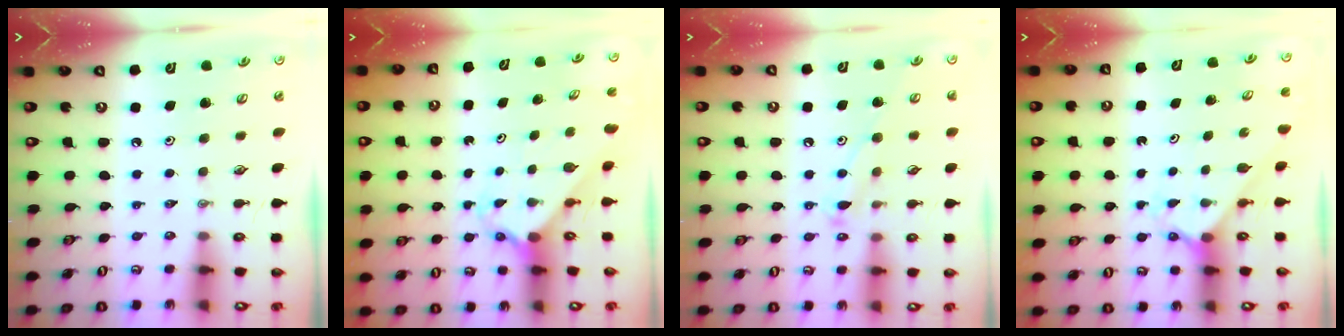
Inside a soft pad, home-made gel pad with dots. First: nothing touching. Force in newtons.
{"total": 2.3, "press": 2.3, "slide": 0.2}
{"total": 10.7, "press": 10.7, "slide": 0.8}
{"total": 2.1, "press": 2.1, "slide": 0.3}